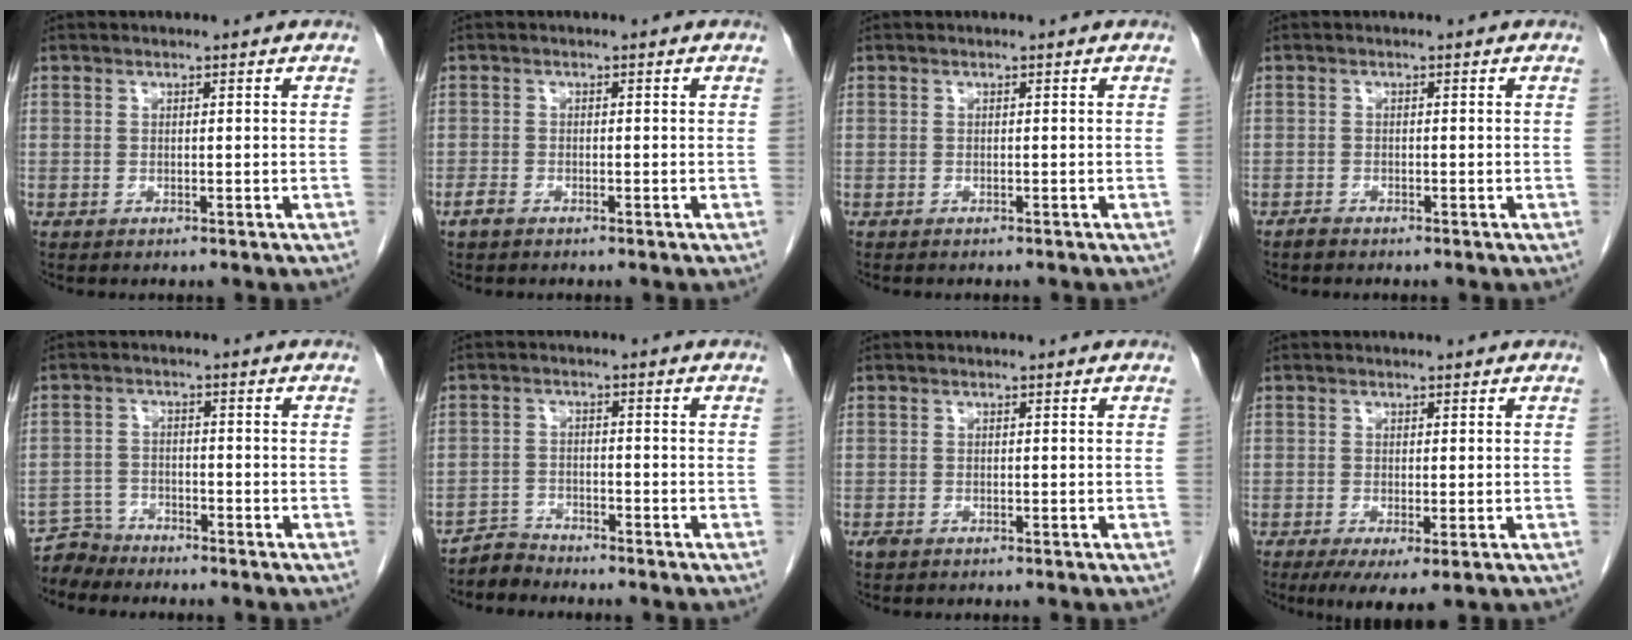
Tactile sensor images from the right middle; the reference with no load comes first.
{"total": 1.5, "force": [-1.1, 0.6, 0.8], "torque": [-0.023, -0.001, -0.019]}
{"total": 1.4, "force": [-1.2, 0.4, 0.6], "torque": [-0.013, -0.003, -0.014]}
{"total": 0.9, "force": [-0.8, 0.3, 0.2], "torque": [-0.009, 0.000, -0.015]}
{"total": 3.7, "force": [-3.6, 0.8, -0.8], "torque": [0.014, -0.006, -0.067]}
{"total": 3.1, "force": [-2.9, 0.4, -0.9], "torque": [0.020, -0.009, -0.056]}
{"total": 0.8, "force": [-0.6, 0.3, 0.4], "torque": [-0.013, -0.002, -0.009]}
{"total": 4.8, "force": [-2.1, 1.2, 4.2], "torque": [-0.061, -0.014, -0.027]}